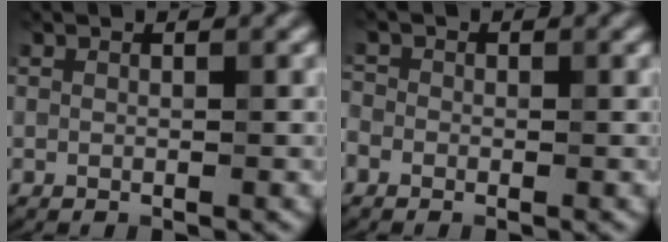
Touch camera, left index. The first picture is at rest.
{"total": 1.1, "force": [-0.6, 0.9, 0.2], "torque": [-0.005, -0.001, -0.014]}